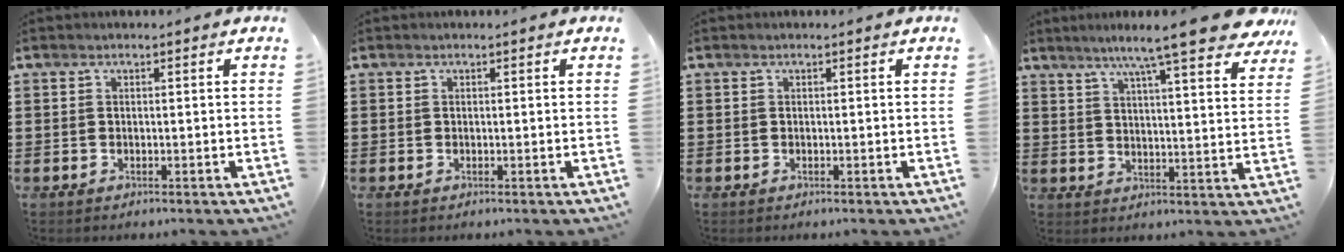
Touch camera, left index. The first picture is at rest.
{"total": 0.0}
{"total": 0.0}
{"total": 10.2, "force": [8.2, 0.0, 6.1], "torque": [-0.118, -0.033, 0.136]}